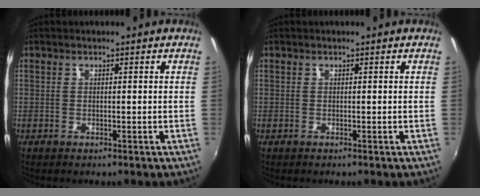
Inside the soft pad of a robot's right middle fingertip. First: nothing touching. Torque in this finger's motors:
{"motor_torque": [-0.01, -0.02, 0.00, 0.01]}